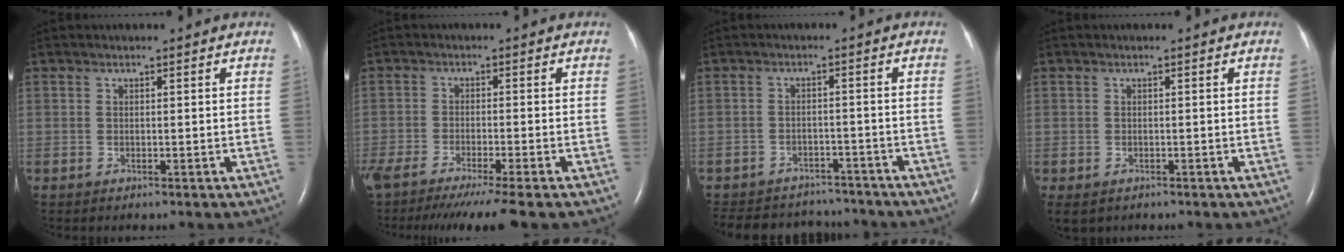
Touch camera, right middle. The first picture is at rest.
{"total": 12.5, "force": [-10.4, -0.7, 6.8], "torque": [-0.097, -0.041, -0.164]}
{"total": 14.3, "force": [-12.8, 5.1, 3.7], "torque": [-0.087, 0.010, -0.167]}
{"total": 2.5, "force": [-1.5, 1.7, 1.1], "torque": [-0.019, -0.004, -0.017]}